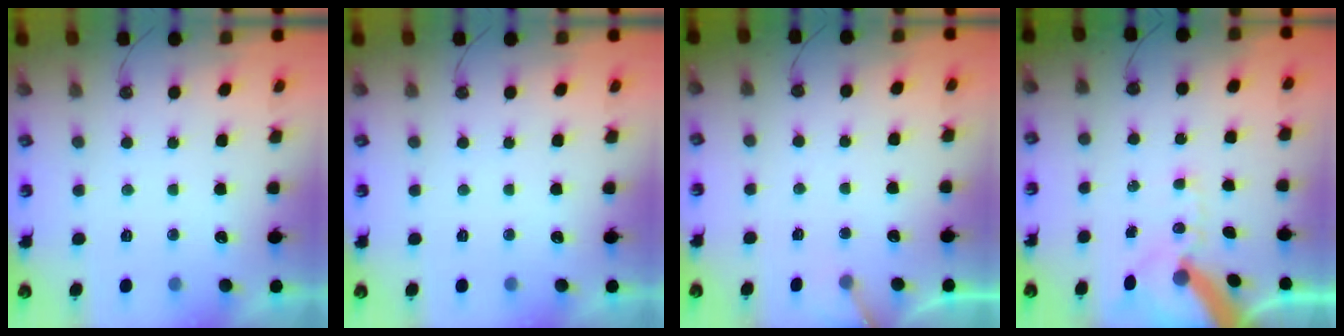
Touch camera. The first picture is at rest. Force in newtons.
{"total": 0.0}
{"total": 4.8, "press": 4.8, "slide": 0.3}
{"total": 12.6, "press": 12.5, "slide": 1.8}